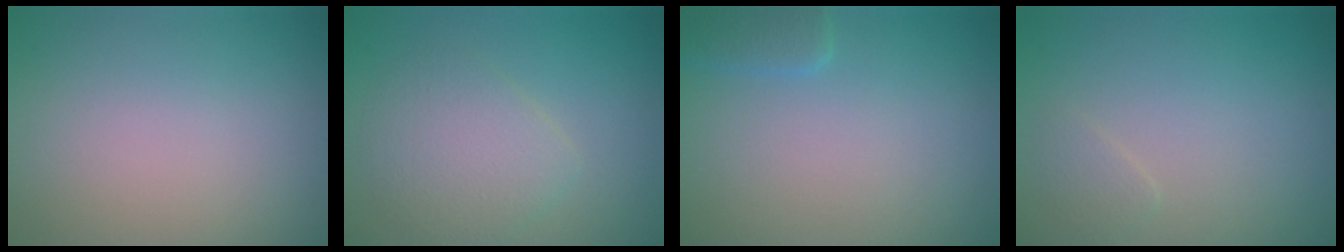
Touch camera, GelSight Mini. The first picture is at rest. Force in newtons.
{"total": 3.7, "press": 3.7, "slide": 0.0}
{"total": 1.6, "press": 1.6, "slide": 0.1}
{"total": 0.9, "press": 0.9, "slide": 0.0}